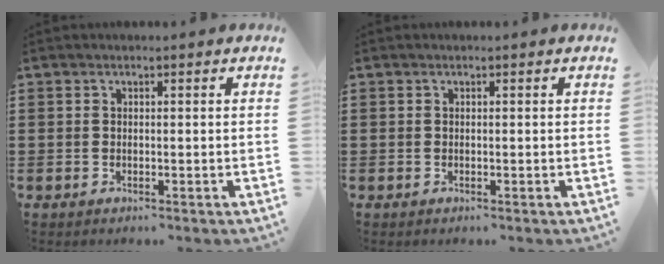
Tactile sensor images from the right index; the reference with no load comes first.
{"total": 0.0}